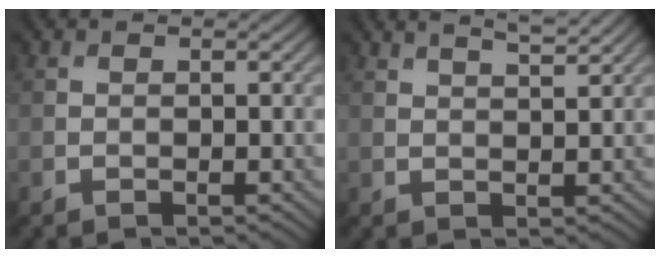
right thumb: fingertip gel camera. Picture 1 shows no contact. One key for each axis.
{"total": 3.3, "fx": 2.8, "fy": 0.4, "fz": 1.7, "tx": -0.023, "ty": 0.007, "tz": 0.042}